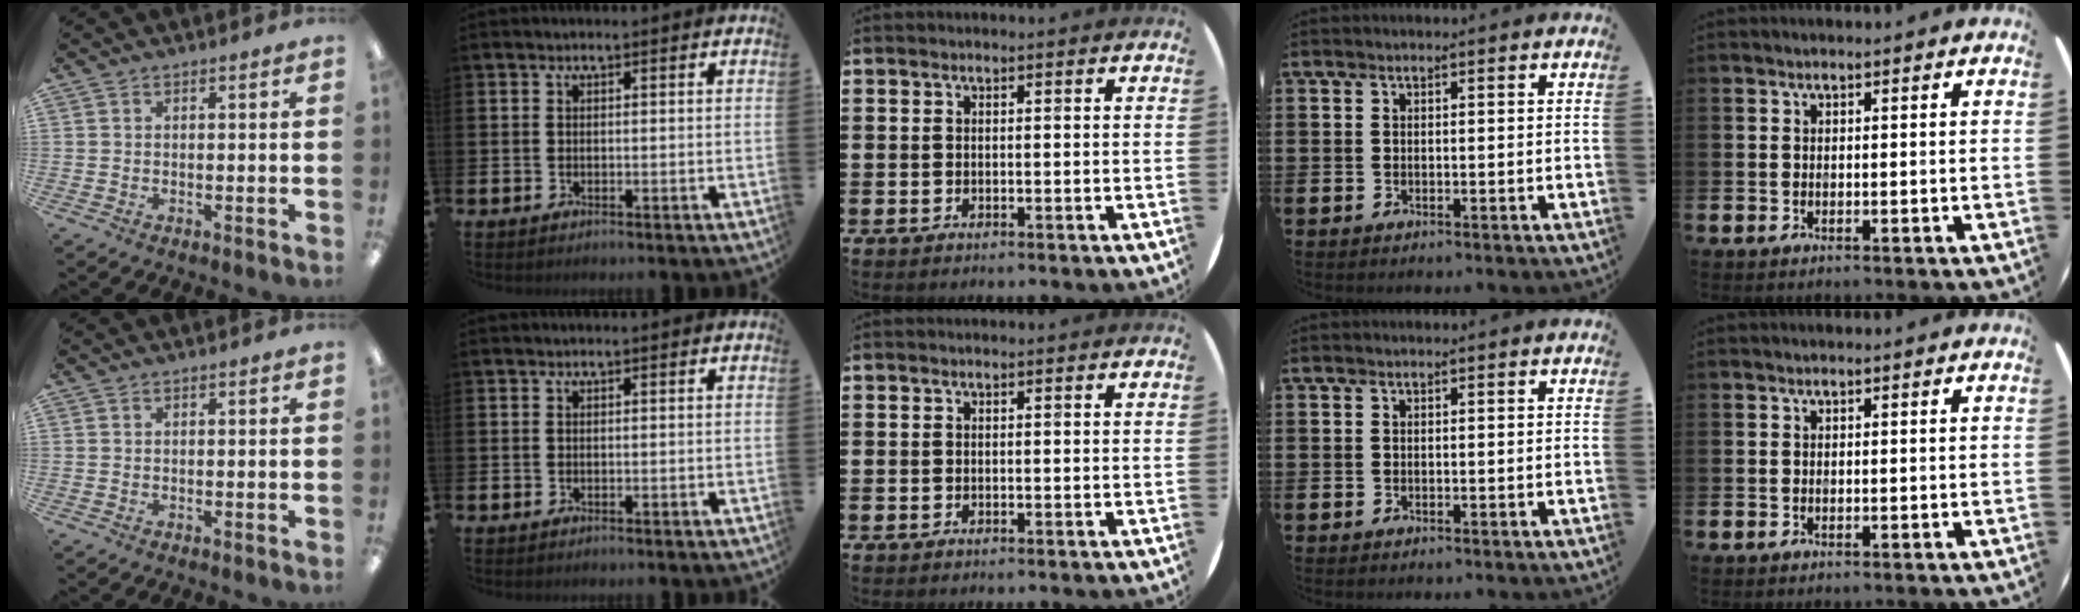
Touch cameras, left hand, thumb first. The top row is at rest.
{}